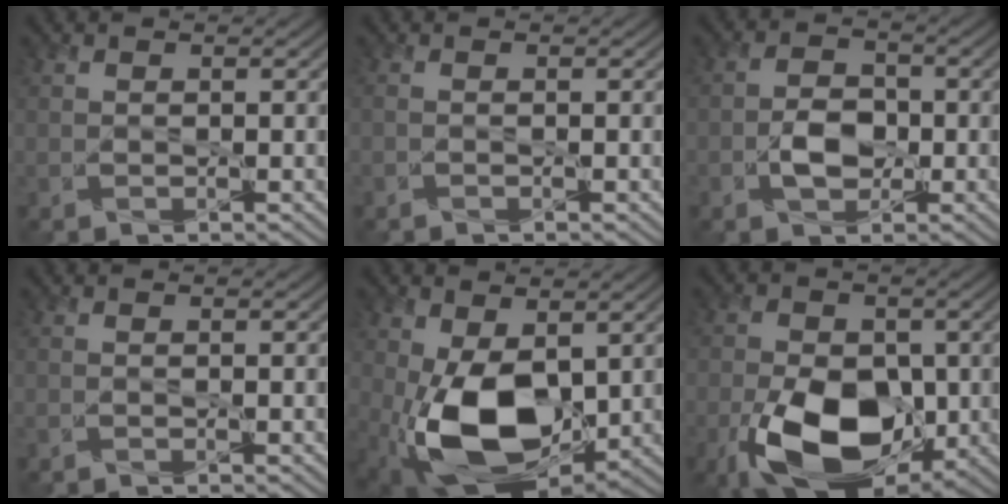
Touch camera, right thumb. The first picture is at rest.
{"total": 0.6, "force": [-0.5, -0.2, 0.2], "torque": [-0.004, 0.002, -0.012]}
{"total": 3.7, "force": [-1.8, 2.1, 2.4], "torque": [-0.041, 0.001, -0.039]}
{"total": 0.5, "force": [-0.4, -0.4, 0.0], "torque": [0.001, 0.000, -0.007]}
{"total": 13.0, "force": [-1.7, 7.5, 10.5], "torque": [-0.219, -0.021, -0.031]}
{"total": 14.2, "force": [-5.2, 8.1, 10.5], "torque": [-0.187, -0.031, -0.097]}